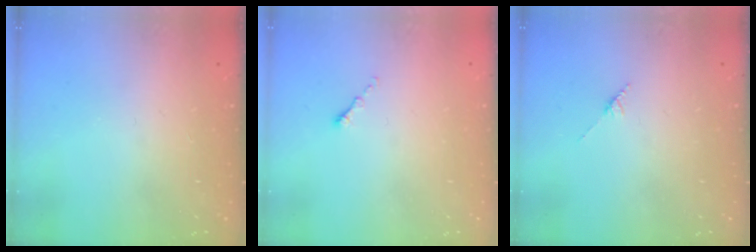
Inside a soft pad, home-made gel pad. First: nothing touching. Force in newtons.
{"total": 0.0}
{"total": 2.8, "press": 2.8, "slide": 0.4}